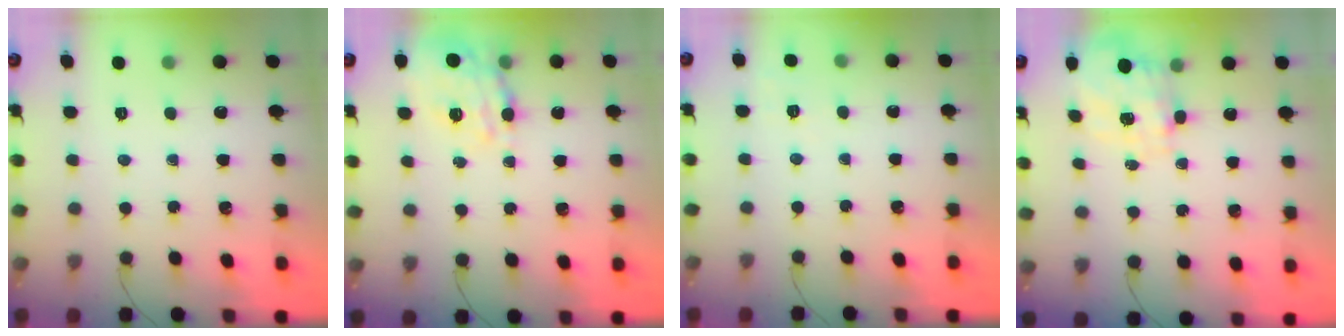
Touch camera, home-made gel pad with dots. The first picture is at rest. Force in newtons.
{"total": 14.4, "press": 14.1, "slide": 2.9}
{"total": 2.8, "press": 2.4, "slide": 1.5}
{"total": 10.2, "press": 10.2, "slide": 1.0}